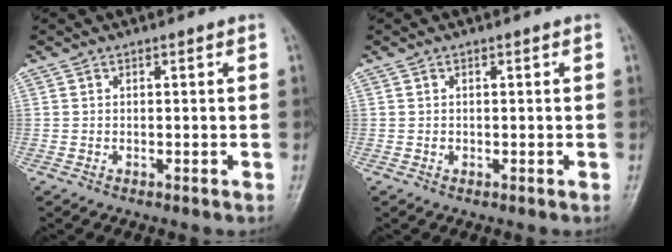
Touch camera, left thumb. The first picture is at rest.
{"total": 0.8, "force": [-0.2, 0.7, 0.3], "torque": [-0.001, 0.002, -0.003]}